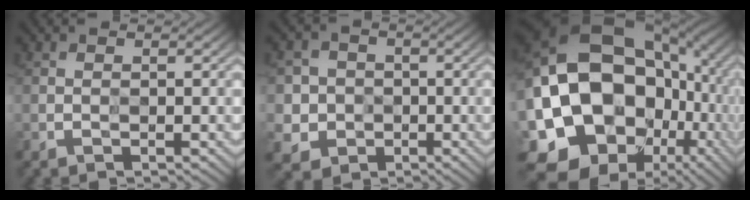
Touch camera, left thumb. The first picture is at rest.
{"total": 4.8, "force": [0.0, 4.8, 0.0], "torque": [-0.029, -0.004, -0.012]}
{"total": 21.9, "force": [-1.9, 18.8, 11.2], "torque": [-0.245, 0.001, -0.055]}